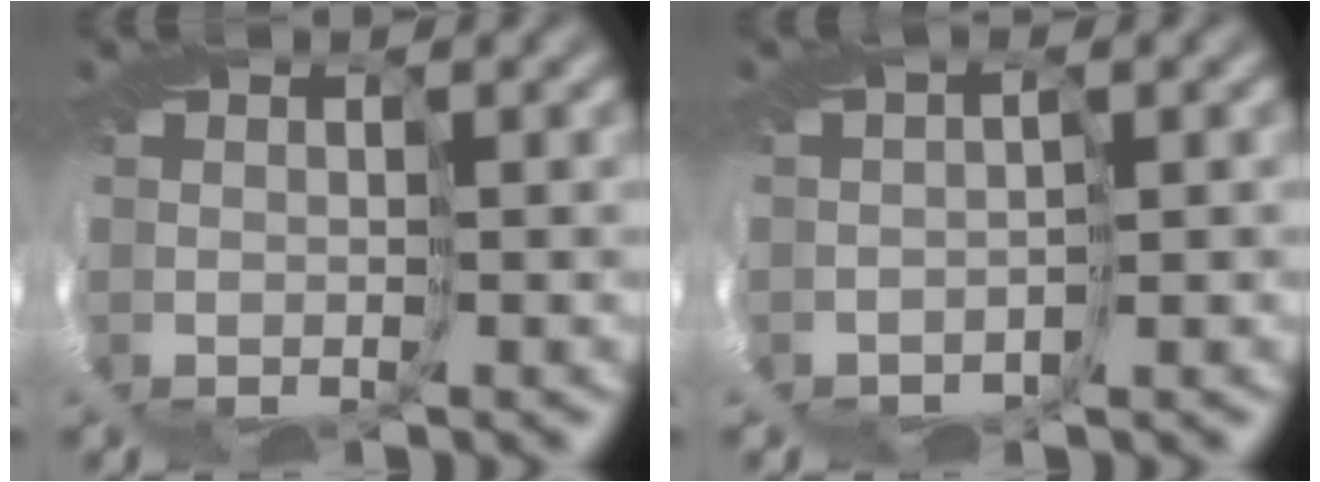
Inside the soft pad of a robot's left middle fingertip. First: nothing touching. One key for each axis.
{"total": 1.5, "fx": -1.4, "fy": 0.2, "fz": 0.2, "tx": 0.000, "ty": -0.005, "tz": -0.021}